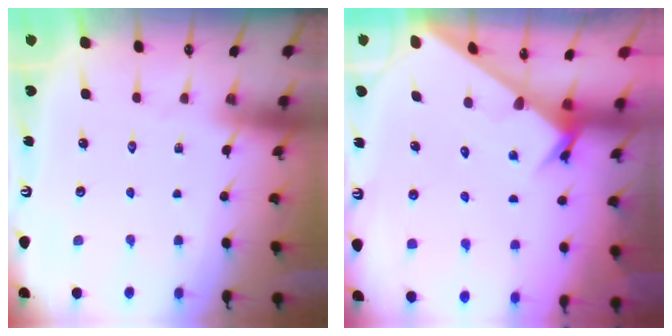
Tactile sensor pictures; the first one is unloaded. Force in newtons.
{"total": 2.8, "press": 2.8, "slide": 0.0}